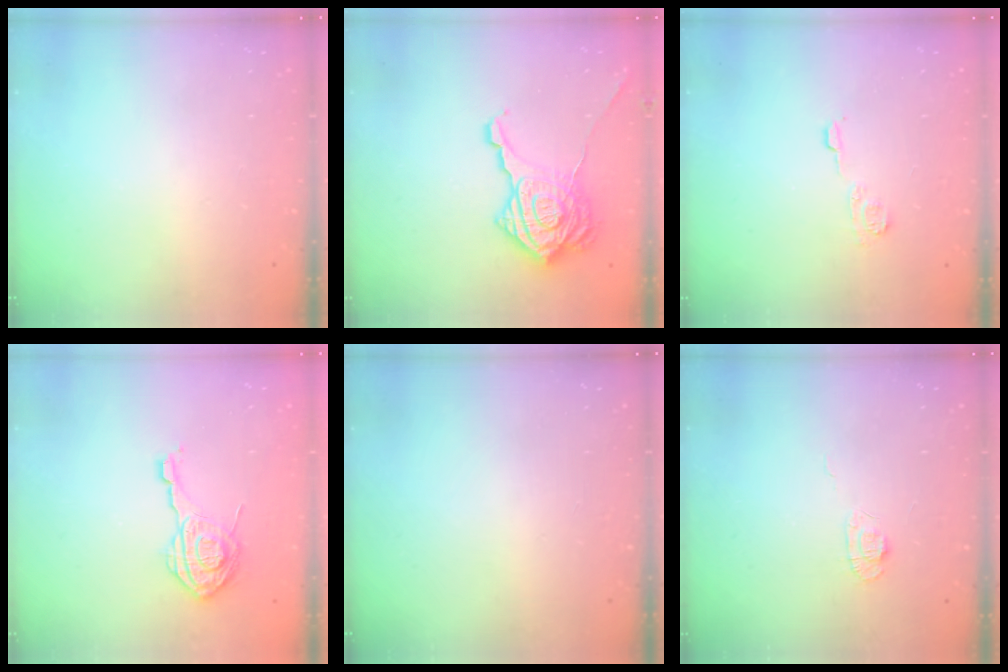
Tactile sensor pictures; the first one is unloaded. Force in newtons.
{"total": 22.9, "press": 22.9, "slide": 1.3}
{"total": 6.0, "press": 6.0, "slide": 0.4}
{"total": 14.0, "press": 14.0, "slide": 0.6}
{"total": 0.0}
{"total": 5.6, "press": 5.6, "slide": 0.7}